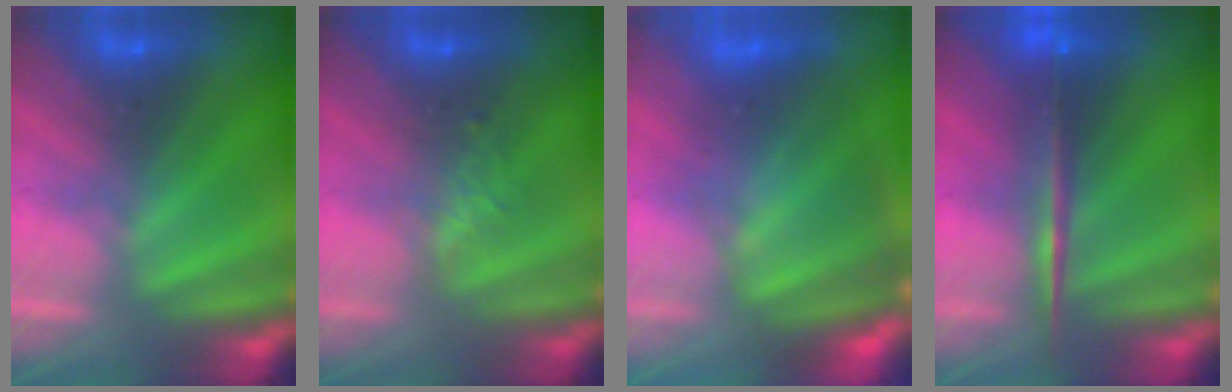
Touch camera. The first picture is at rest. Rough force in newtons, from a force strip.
{"total": 2.4}
{"total": 5.5}
{"total": 5.6}